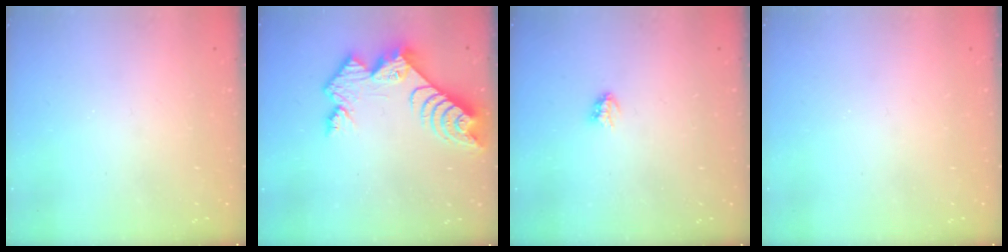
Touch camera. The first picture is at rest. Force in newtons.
{"total": 11.7, "press": 11.6, "slide": 1.0}
{"total": 2.9, "press": 2.9, "slide": 0.3}
{"total": 0.0}